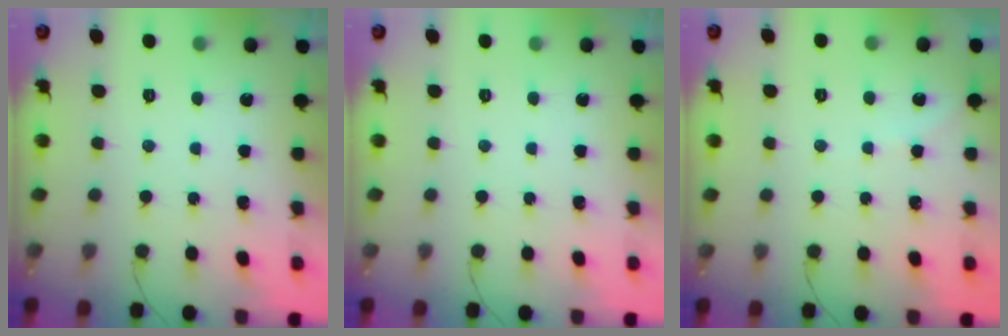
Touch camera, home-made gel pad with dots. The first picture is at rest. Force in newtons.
{"total": 0.0}
{"total": 2.4, "press": 2.4, "slide": 0.4}